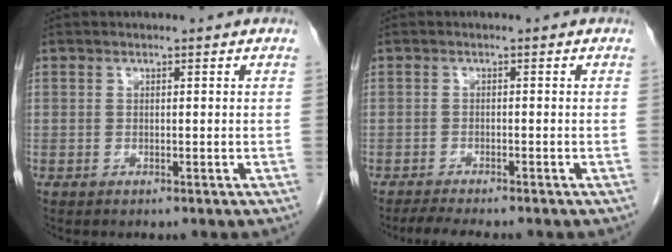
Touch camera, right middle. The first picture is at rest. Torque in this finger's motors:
{"motor_torque": [0.41, -0.30, 0.02, 0.02]}